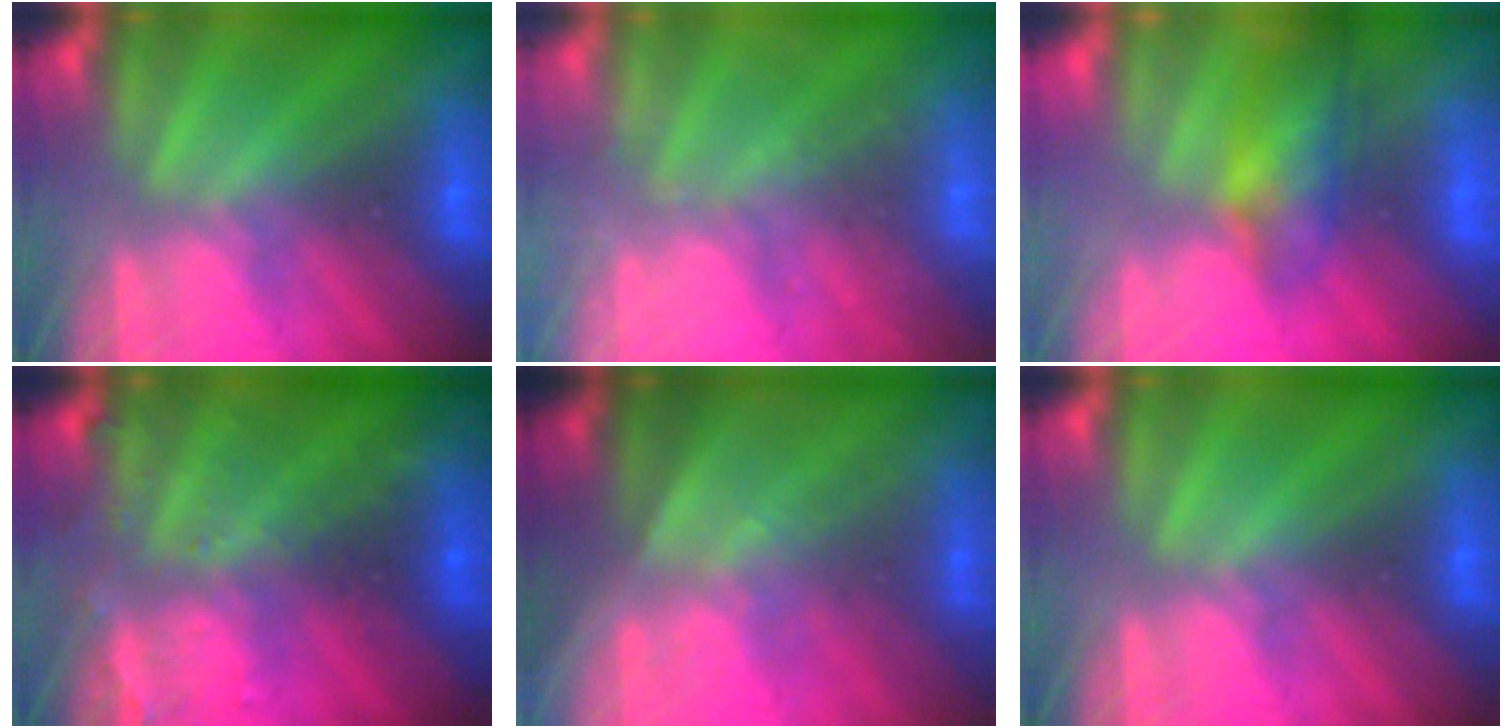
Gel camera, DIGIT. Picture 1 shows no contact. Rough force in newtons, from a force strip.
{"total": 1.7}
{"total": 7.5}
{"total": 2.9}
{"total": 1.5}
{"total": 0.0}